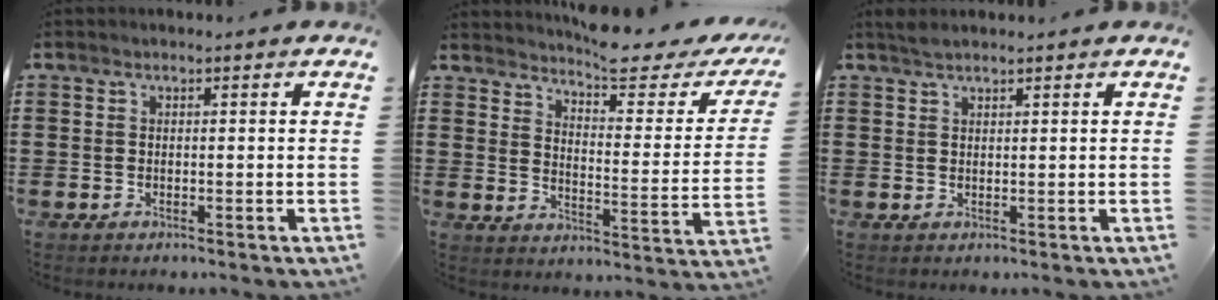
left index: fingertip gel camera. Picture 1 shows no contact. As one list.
[{"total": 6.7, "force": [6.0, 0.6, 2.9], "torque": [-0.060, -0.039, 0.099]}, {"total": 1.6, "force": [1.5, 0.3, 0.6], "torque": [-0.015, 0.000, 0.028]}]